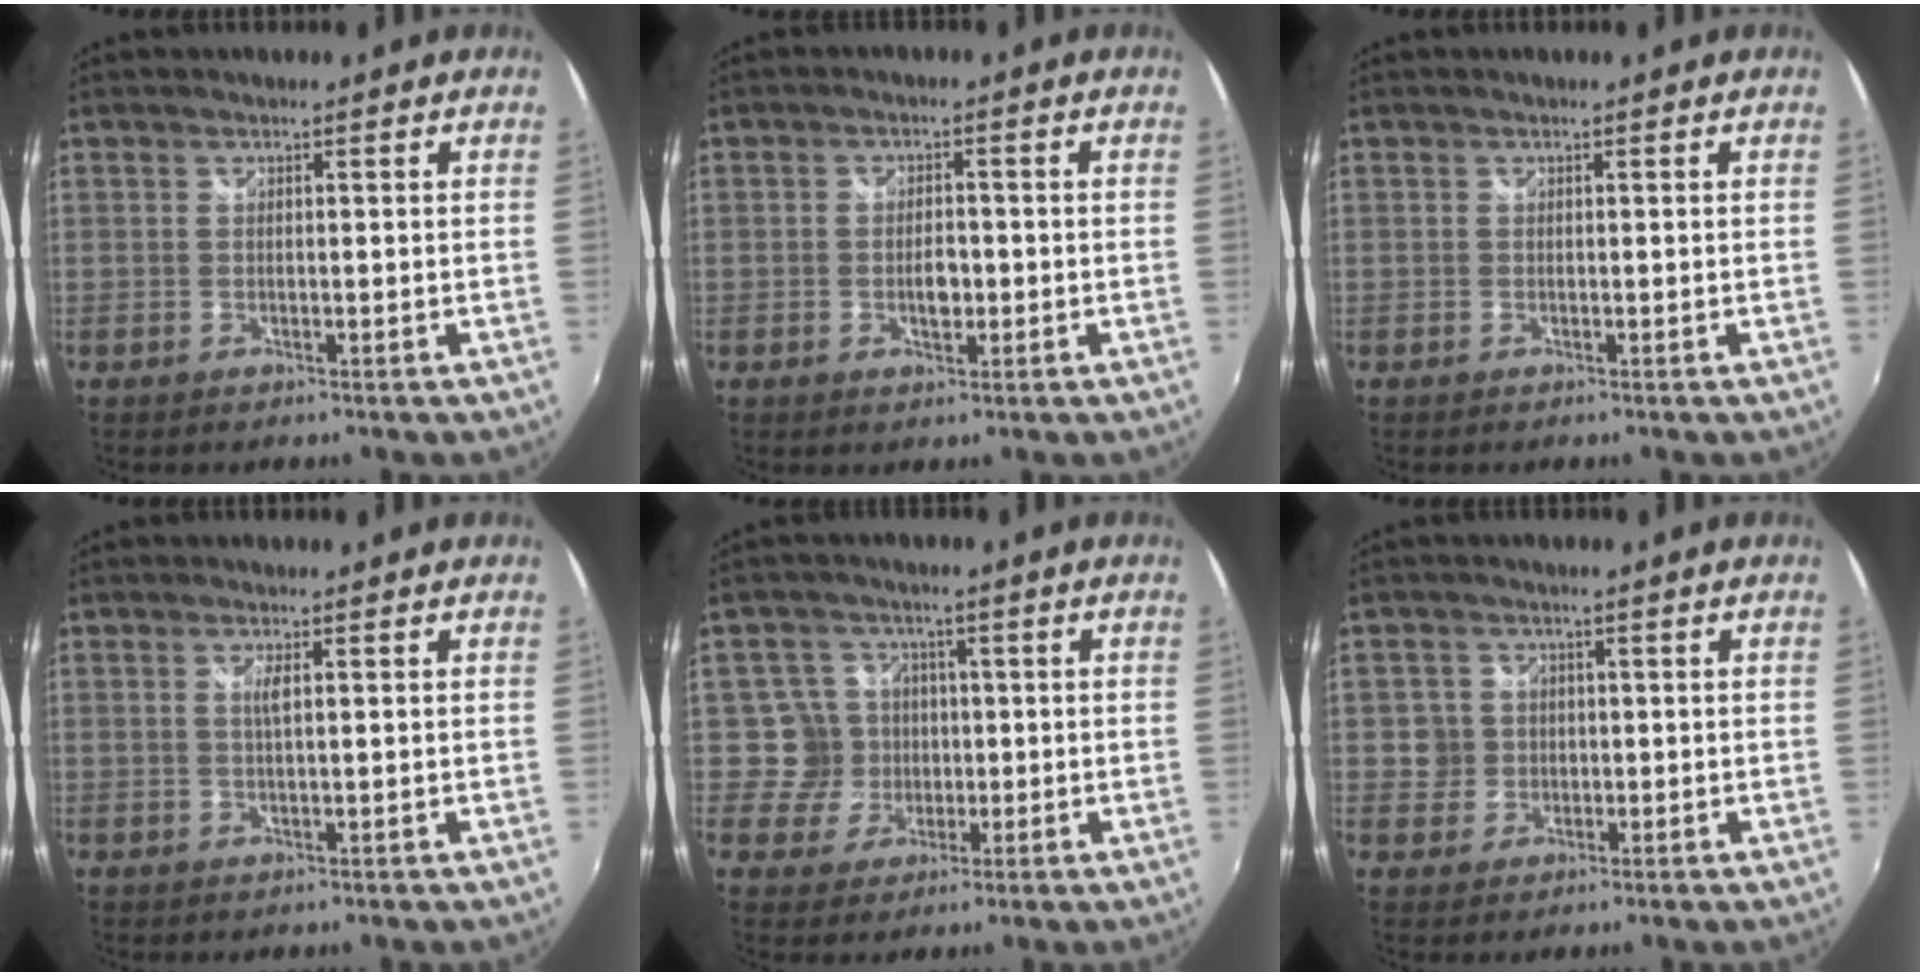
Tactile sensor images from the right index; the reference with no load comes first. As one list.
[{"total": 3.4, "force": [-0.8, 1.8, 2.8], "torque": [-0.049, 0.000, -0.013]}, {"total": 0.0}, {"total": 1.5, "force": [0.5, -0.4, 1.4], "torque": [-0.026, -0.001, 0.008]}, {"total": 5.9, "force": [-0.3, 5.9, 0.0], "torque": [-0.004, 0.013, -0.008]}, {"total": 3.7, "force": [-0.2, 3.6, 0.3], "torque": [0.000, 0.014, -0.001]}]